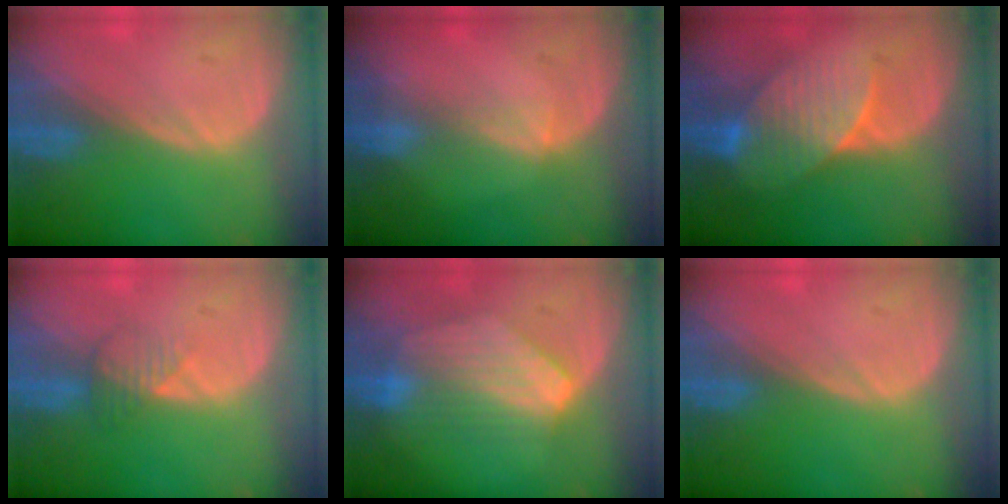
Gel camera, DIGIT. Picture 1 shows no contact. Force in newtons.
{"total": 1.7, "press": 1.3, "slide": 1.1}
{"total": 7.5, "press": 7.4, "slide": 1.2}
{"total": 2.7, "press": 2.7, "slide": 0.3}
{"total": 7.2, "press": 7.1, "slide": 1.2}
{"total": 0.0}